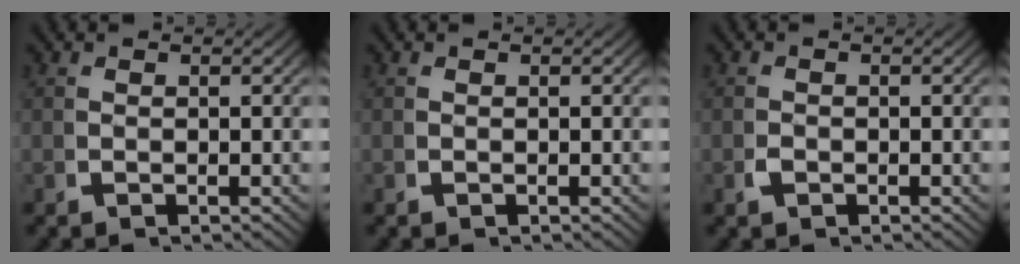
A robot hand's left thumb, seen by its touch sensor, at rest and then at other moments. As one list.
[{"total": 0.0}, {"total": 0.7, "force": [-0.4, 0.5, 0.4], "torque": [-0.014, -0.004, -0.006]}]